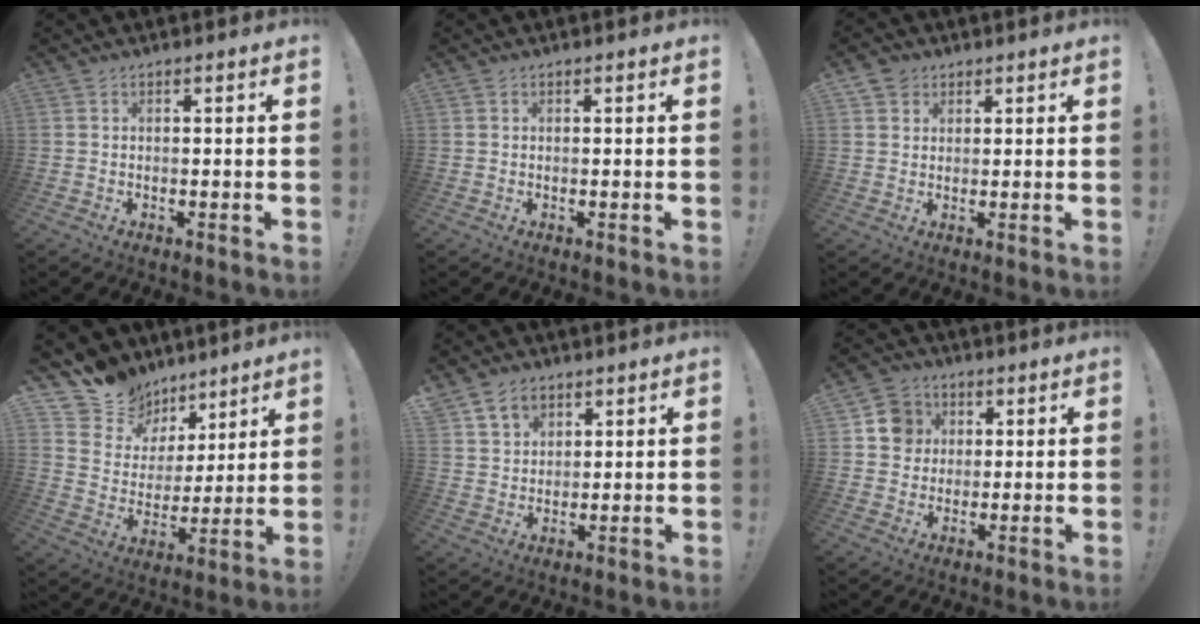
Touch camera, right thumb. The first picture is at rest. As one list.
[{"total": 0.0}, {"total": 3.4, "force": [2.0, 2.6, 0.5], "torque": [-0.002, -0.009, 0.036]}, {"total": 12.0, "force": [8.8, 8.1, 0.9], "torque": [-0.021, -0.070, 0.174]}, {"total": 7.7, "force": [4.9, 5.4, 2.3], "torque": [-0.031, -0.027, 0.096]}, {"total": 9.6, "force": [2.1, 9.0, 2.3], "torque": [-0.022, -0.002, 0.045]}]